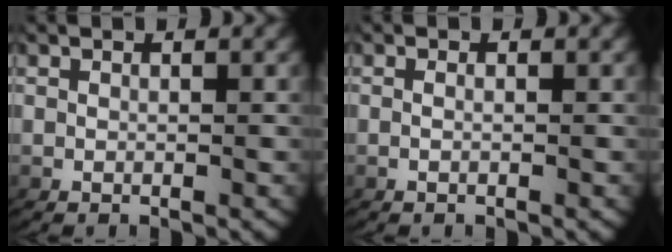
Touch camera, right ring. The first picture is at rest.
{"total": 0.6, "force": [-0.3, 0.1, 0.6], "torque": [-0.014, -0.001, -0.007]}